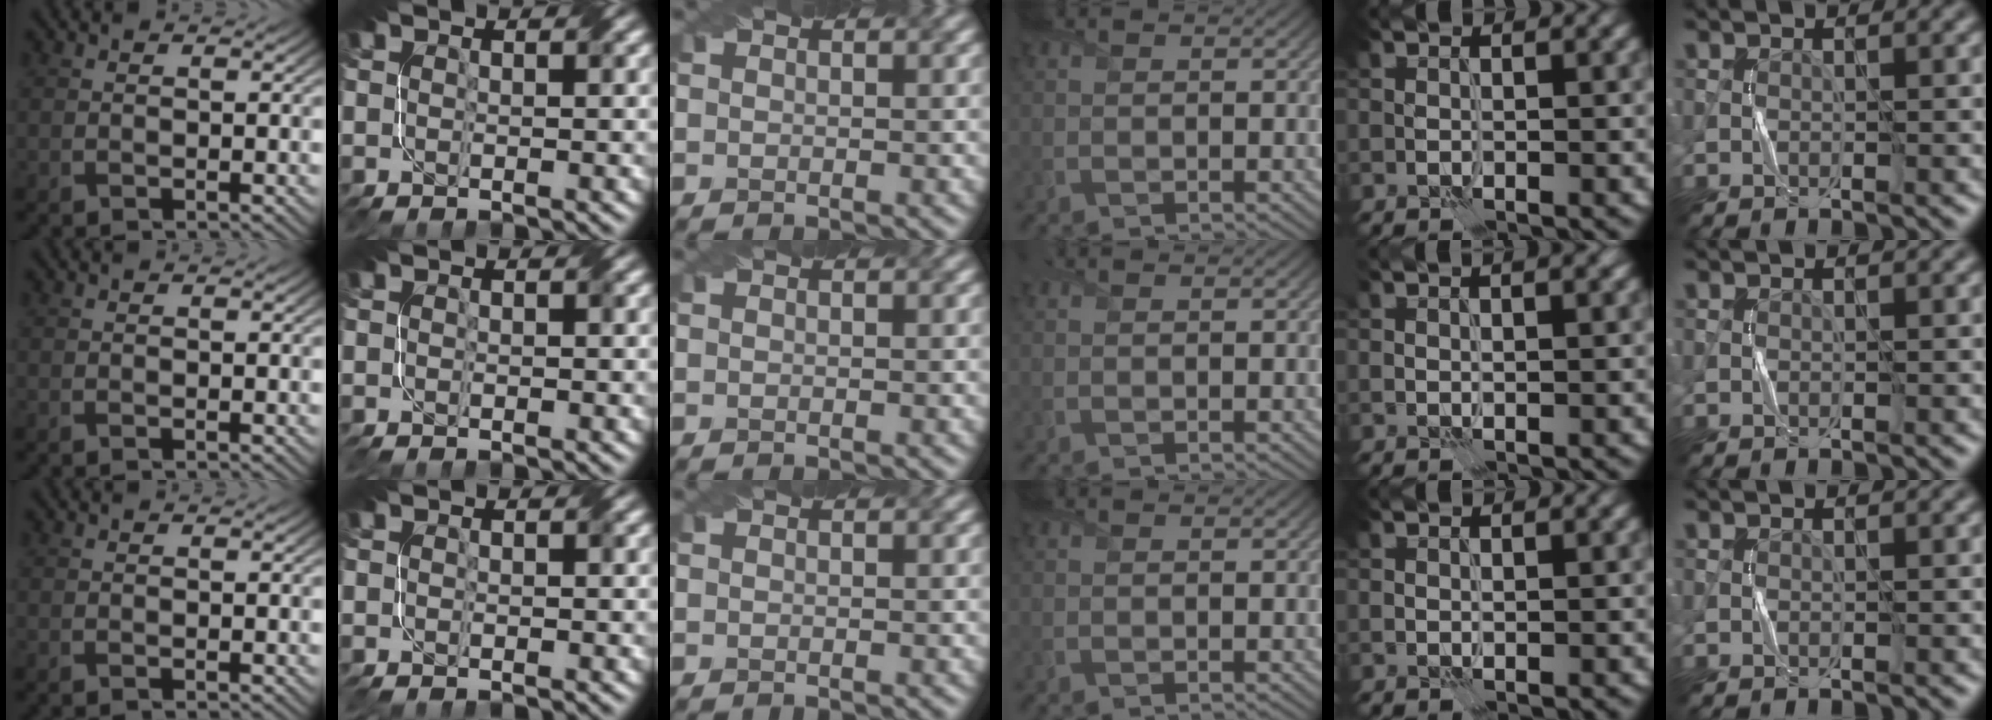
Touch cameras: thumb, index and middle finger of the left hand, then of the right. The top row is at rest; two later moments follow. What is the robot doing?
{"motion": "fold", "object": "napkin"}